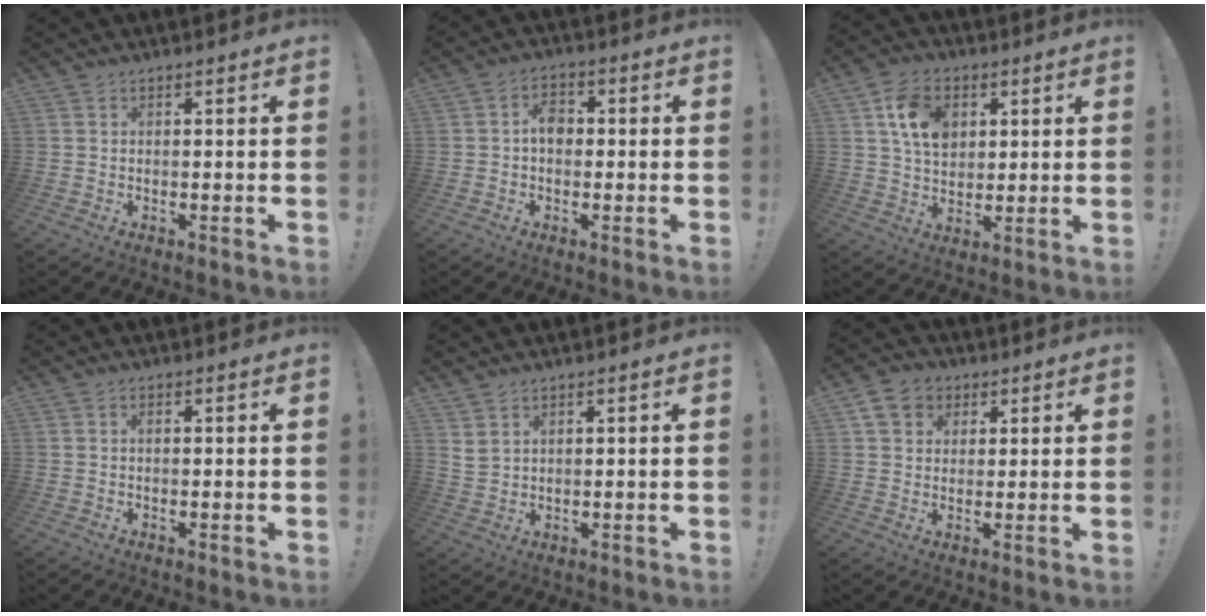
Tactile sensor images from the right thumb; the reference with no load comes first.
{"total": 5.2, "force": [-0.1, 3.7, 3.7], "torque": [-0.054, 0.005, -0.004]}
{"total": 12.0, "force": [4.6, 8.8, 6.8], "torque": [-0.111, 0.001, 0.092]}
{"total": 0.6, "force": [0.0, 0.3, 0.5], "torque": [-0.013, 0.002, 0.000]}
{"total": 3.6, "force": [2.8, 1.9, 1.2], "torque": [-0.020, -0.012, 0.053]}
{"total": 8.1, "force": [3.6, 6.7, 2.8], "torque": [-0.042, -0.010, 0.074]}